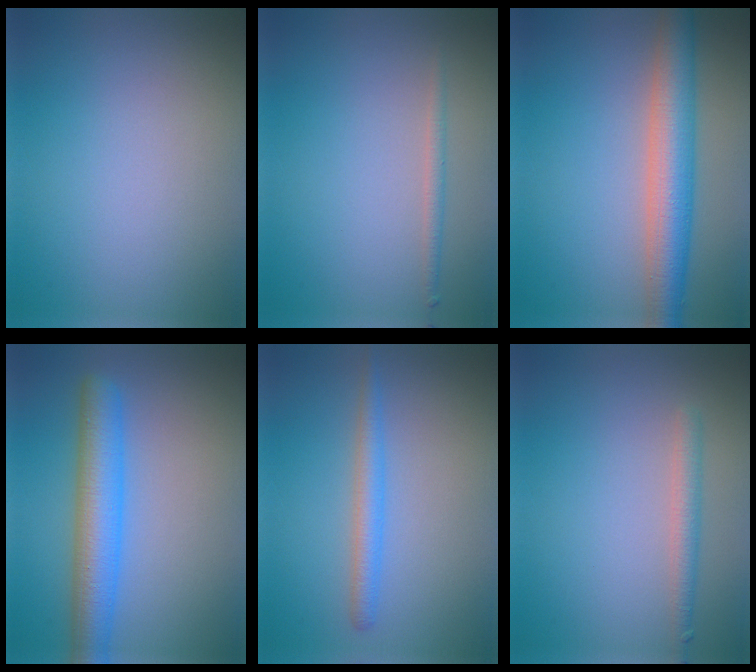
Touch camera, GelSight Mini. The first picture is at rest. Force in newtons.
{"total": 1.1, "press": 1.1, "slide": 0.0}
{"total": 6.0, "press": 6.0, "slide": 0.1}
{"total": 5.9, "press": 5.9, "slide": 0.2}
{"total": 2.2, "press": 2.2, "slide": 0.2}
{"total": 1.8, "press": 1.8, "slide": 0.1}